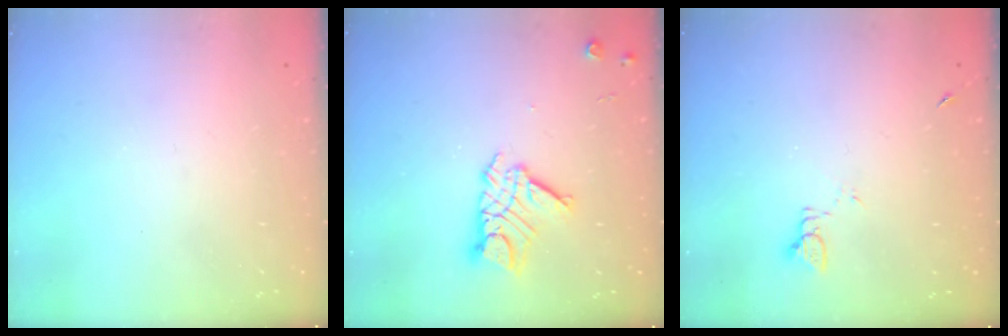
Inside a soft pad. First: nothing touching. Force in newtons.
{"total": 12.1, "press": 12.1, "slide": 1.1}
{"total": 2.0, "press": 2.0, "slide": 0.3}